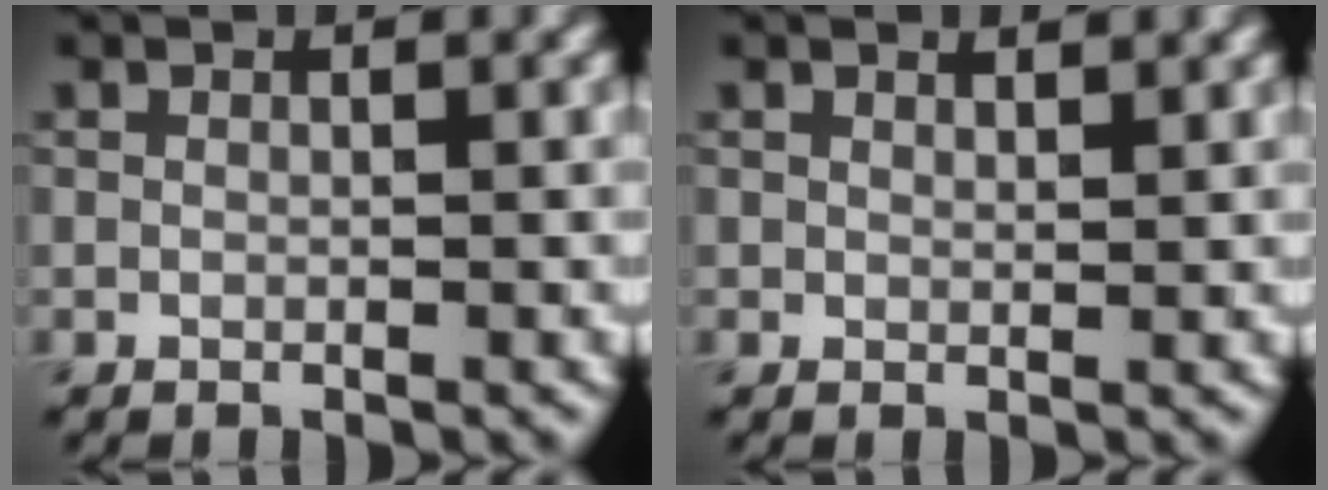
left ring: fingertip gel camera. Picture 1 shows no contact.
{"total": 1.1, "force": [1.0, 0.3, 0.2], "torque": [-0.006, 0.002, 0.019]}